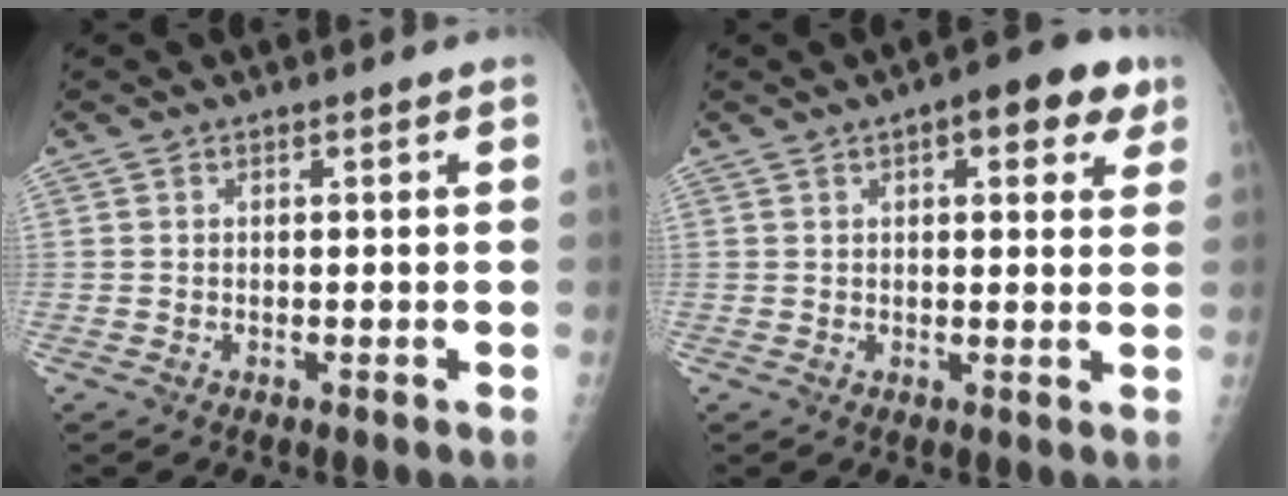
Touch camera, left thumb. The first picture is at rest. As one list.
[{"total": 9.2, "force": [4.4, 3.8, 7.0], "torque": [-0.059, -0.004, 0.048]}]